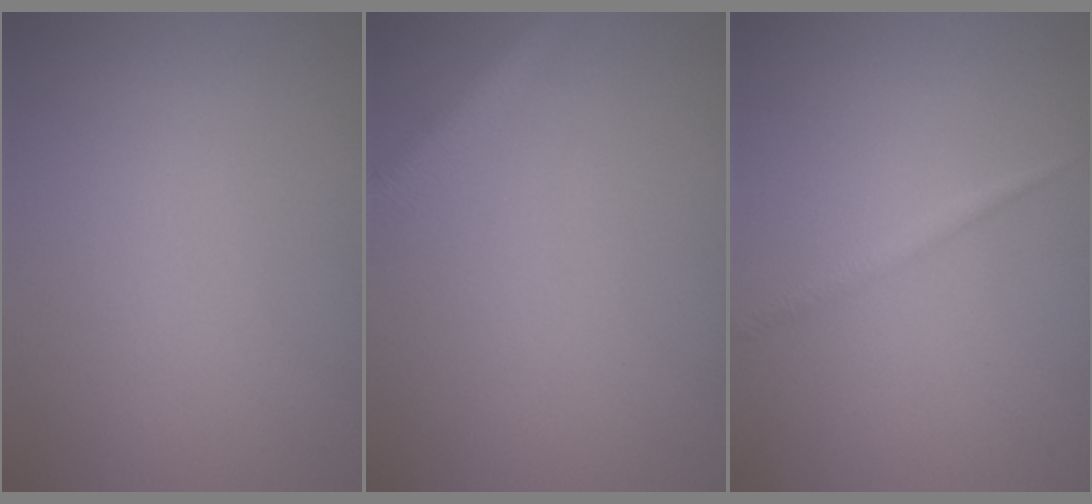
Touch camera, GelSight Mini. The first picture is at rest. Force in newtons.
{"total": 2.9, "press": 2.9, "slide": 0.1}
{"total": 0.9, "press": 0.9, "slide": 0.1}